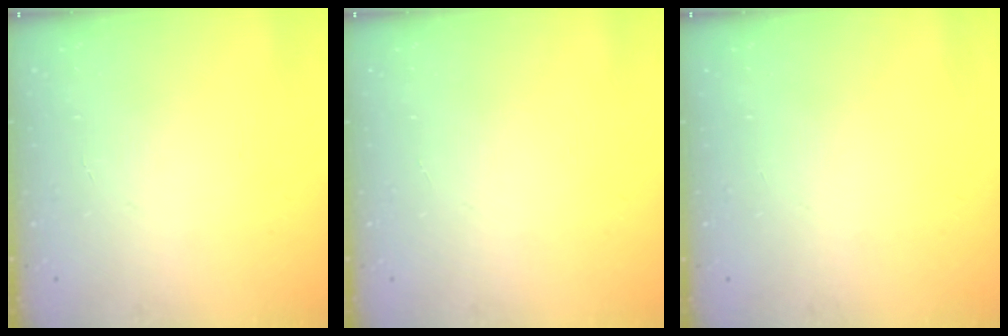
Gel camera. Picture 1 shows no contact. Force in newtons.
{"total": 0.0}
{"total": 0.0}